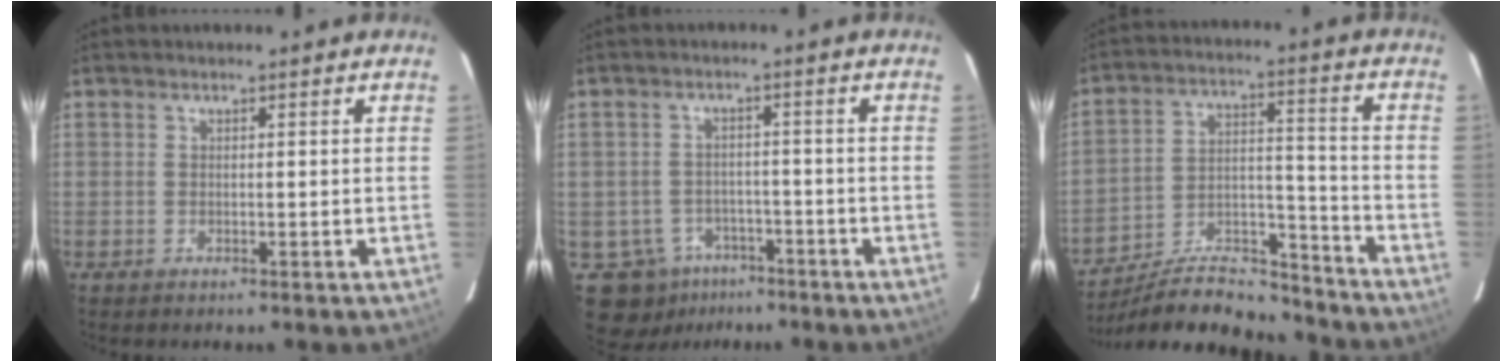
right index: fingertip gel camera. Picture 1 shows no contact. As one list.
[{"total": 8.6, "force": [-4.6, 7.1, 1.1], "torque": [-0.028, 0.013, -0.058]}, {"total": 15.0, "force": [-14.3, 2.7, 3.6], "torque": [-0.060, 0.038, -0.236]}]